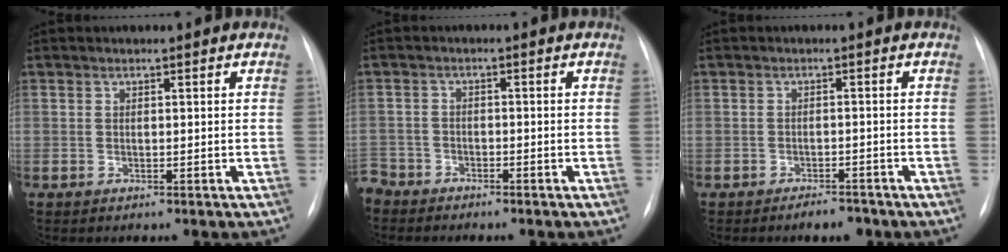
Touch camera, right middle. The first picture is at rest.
{"total": 4.7, "force": [-4.2, 2.0, 0.0], "torque": [0.000, -0.004, -0.084]}
{"total": 2.7, "force": [-2.3, 0.8, 1.3], "torque": [-0.019, 0.000, -0.028]}